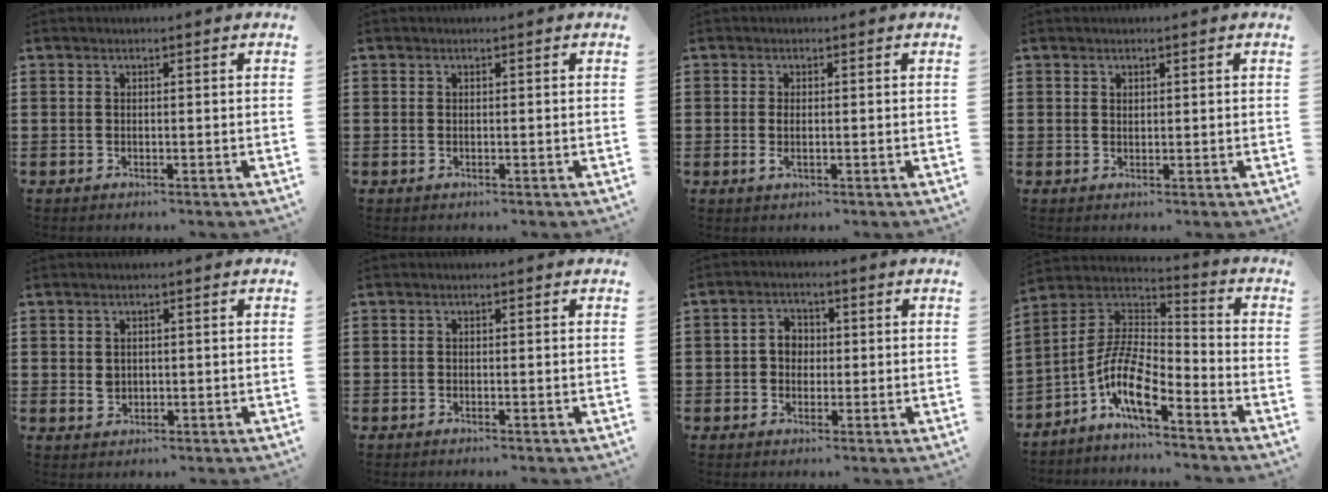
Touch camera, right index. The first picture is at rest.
{"total": 0.0}
{"total": 1.7, "force": [-0.1, 0.5, 1.6], "torque": [-0.039, -0.004, -0.004]}
{"total": 0.7, "force": [0.6, 0.4, 0.1], "torque": [-0.004, 0.001, 0.011]}
{"total": 1.8, "force": [0.3, 1.5, 1.0], "torque": [-0.023, 0.007, 0.005]}
{"total": 0.0}
{"total": 3.2, "force": [-0.2, 2.6, 1.8], "torque": [-0.041, 0.010, -0.007]}
{"total": 9.5, "force": [-5.5, 2.9, 7.3], "torque": [-0.174, -0.024, -0.115]}